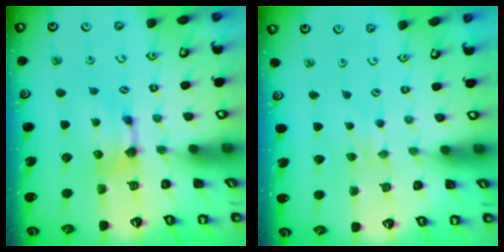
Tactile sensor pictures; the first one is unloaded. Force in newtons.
{"total": 2.8, "press": 2.7, "slide": 0.4}